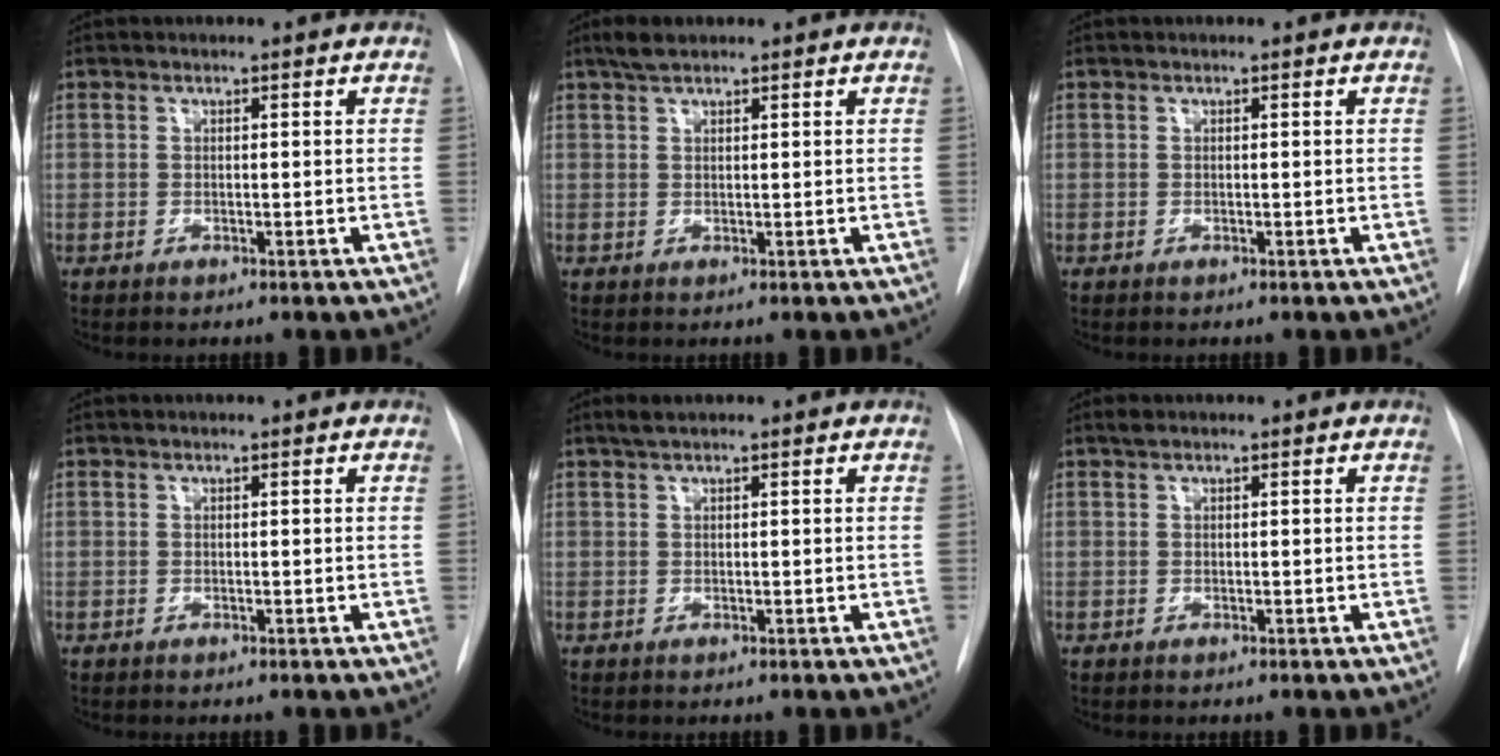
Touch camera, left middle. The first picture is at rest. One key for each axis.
{"total": 2.4, "fx": 1.8, "fy": 0.7, "fz": 1.3, "tx": -0.029, "ty": 0.007, "tz": 0.035}
{"total": 0.0}
{"total": 0.0}
{"total": 1.3, "fx": 1.0, "fy": 0.1, "fz": 0.9, "tx": -0.022, "ty": 0.008, "tz": 0.022}
{"total": 0.7, "fx": 0.5, "fy": 0.2, "fz": 0.3, "tx": -0.011, "ty": 0.011, "tz": 0.011}